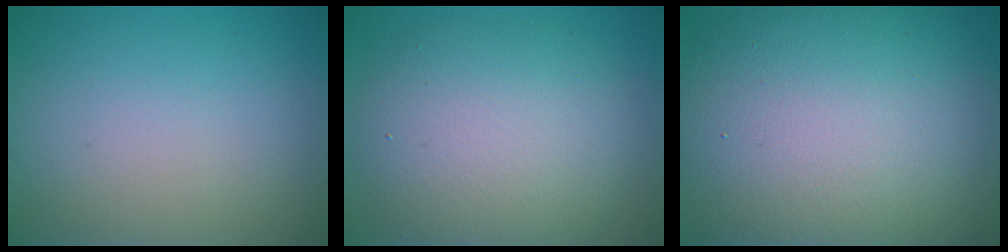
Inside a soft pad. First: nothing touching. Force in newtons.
{"total": 8.4, "press": 8.4, "slide": 0.5}
{"total": 17.0, "press": 17.0, "slide": 1.0}